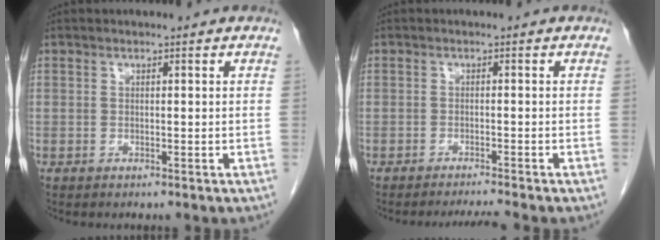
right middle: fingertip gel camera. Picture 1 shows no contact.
{"total": 3.3, "force": [-2.9, -1.3, 0.7], "torque": [-0.014, -0.012, -0.047]}